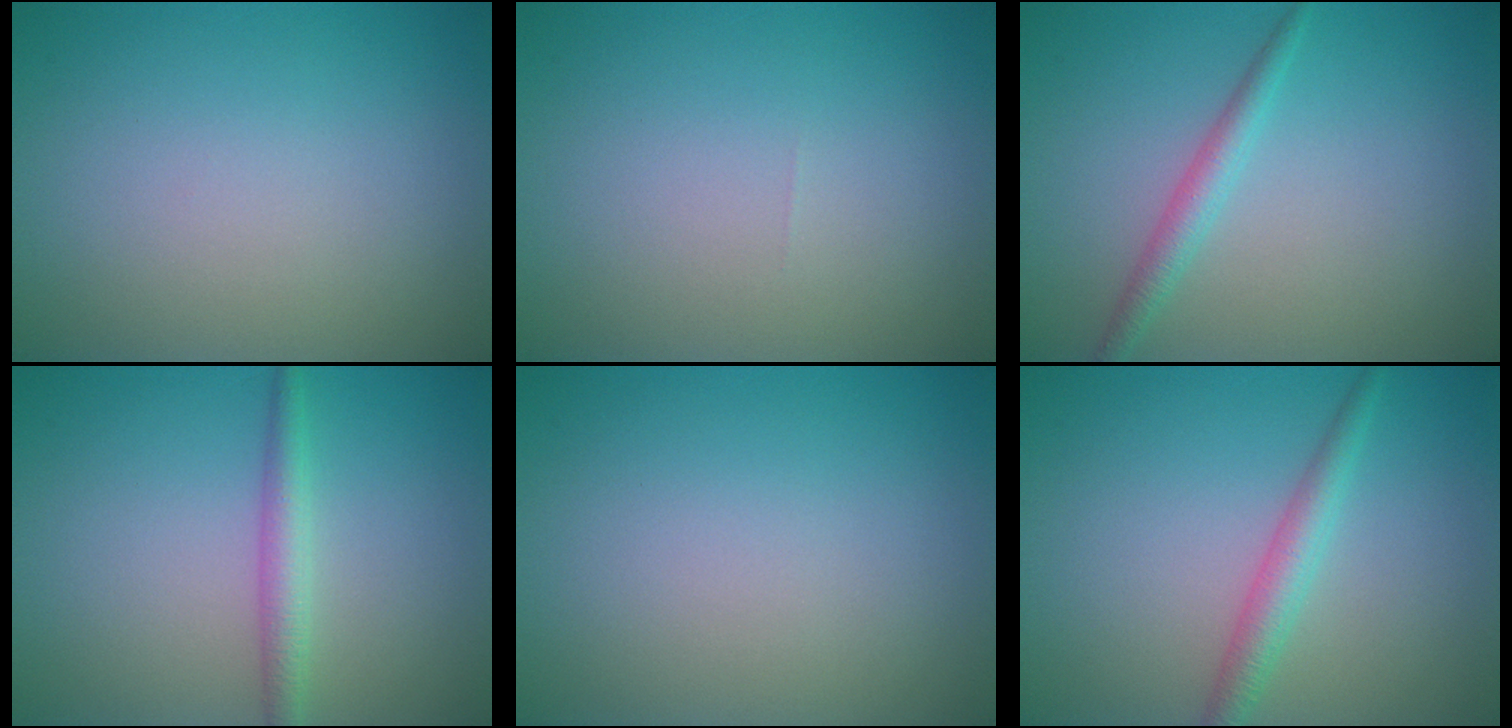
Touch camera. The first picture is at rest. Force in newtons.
{"total": 0.0}
{"total": 2.0, "press": 2.0, "slide": 0.1}
{"total": 2.2, "press": 2.2, "slide": 0.0}
{"total": 0.0}
{"total": 2.5, "press": 2.5, "slide": 0.1}